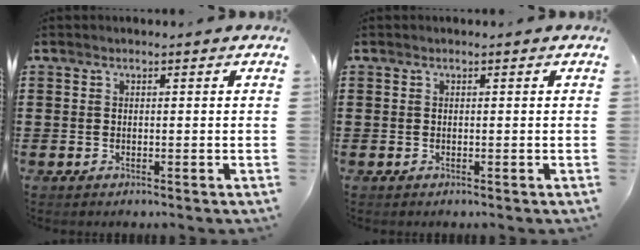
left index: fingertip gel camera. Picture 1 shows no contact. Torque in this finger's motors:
{"motor_torque": [0.00, 0.00, 0.00, 0.00]}